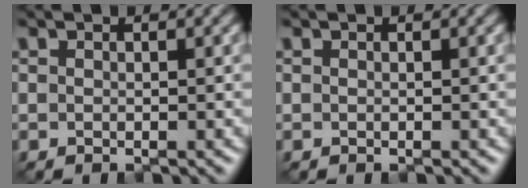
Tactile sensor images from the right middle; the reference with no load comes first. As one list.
[{"total": 0.0}]